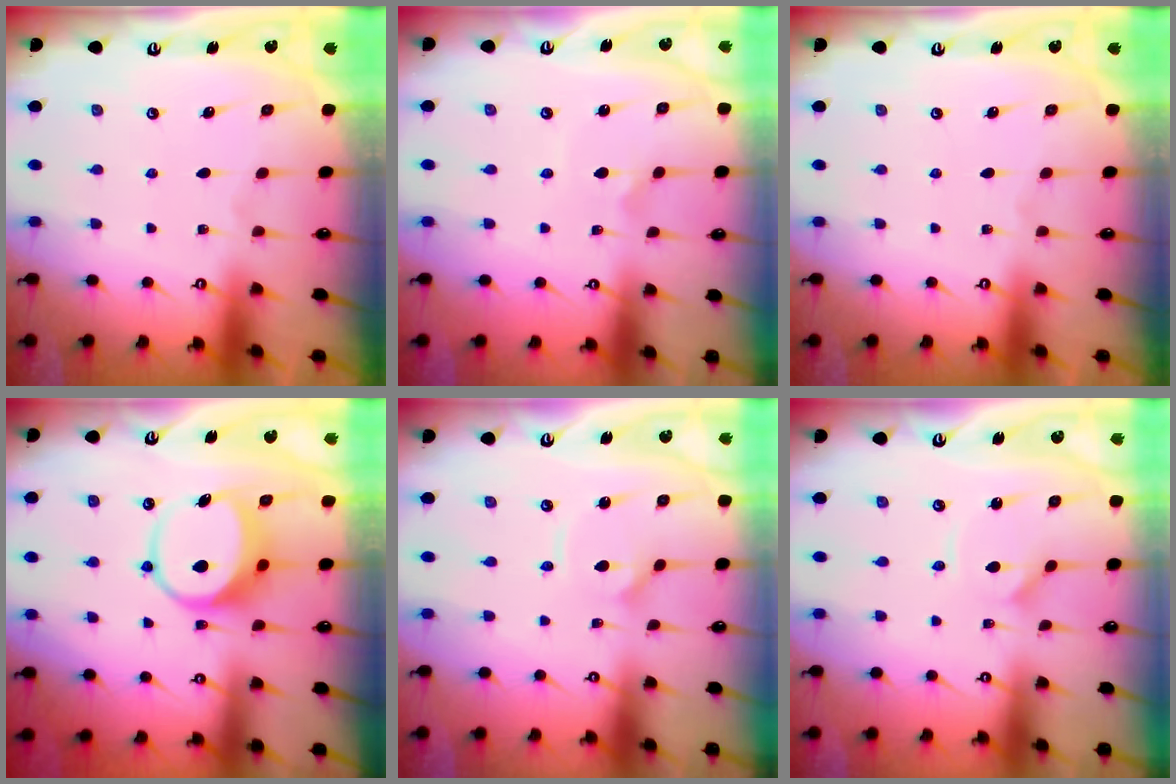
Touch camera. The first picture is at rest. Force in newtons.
{"total": 2.0, "press": 2.0, "slide": 0.1}
{"total": 0.0}
{"total": 8.2, "press": 8.1, "slide": 1.1}
{"total": 2.7, "press": 2.6, "slide": 0.7}
{"total": 2.0, "press": 2.0, "slide": 0.4}